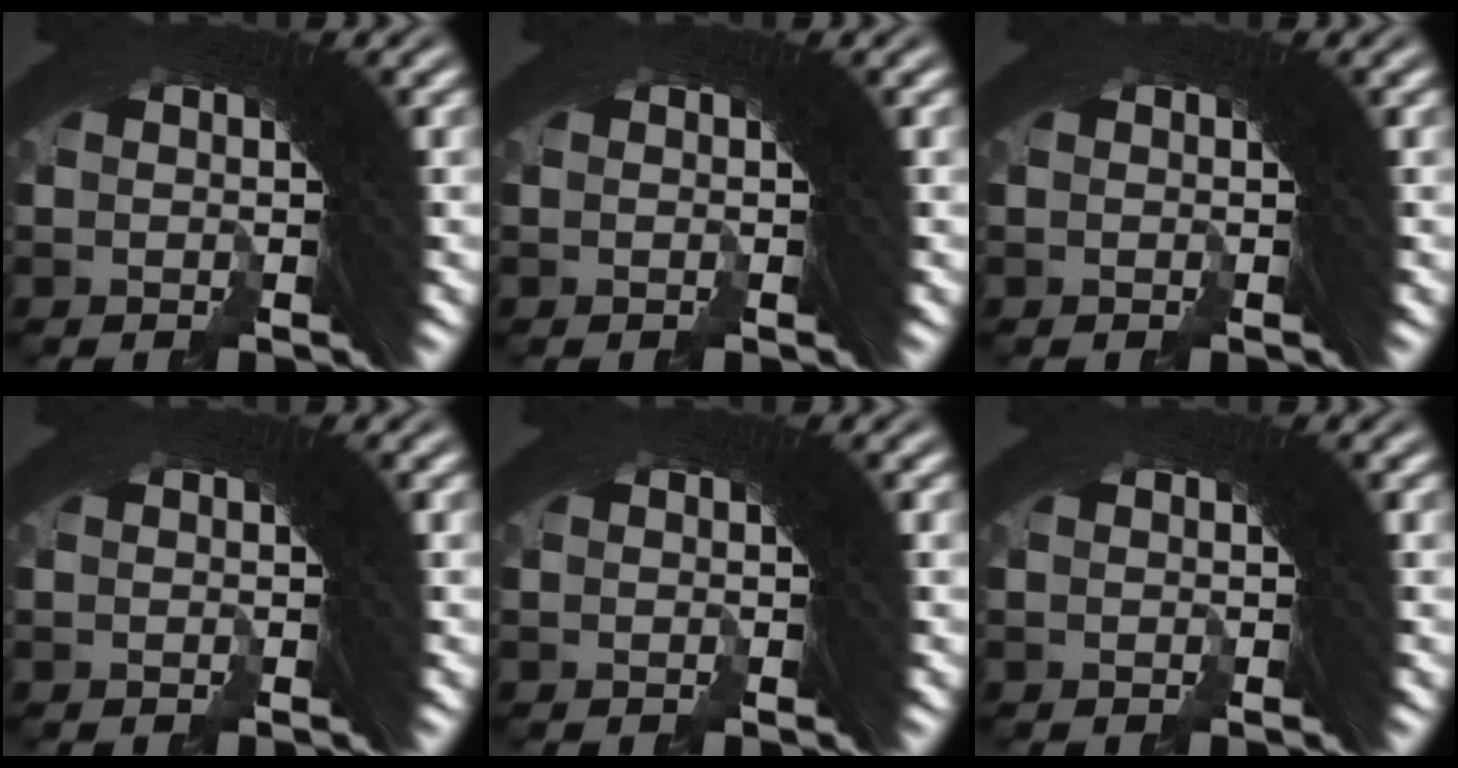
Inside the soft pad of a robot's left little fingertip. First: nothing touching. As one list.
[{"total": 0.0}, {"total": 0.0}, {"total": 0.0}, {"total": 0.0}, {"total": 0.0}]